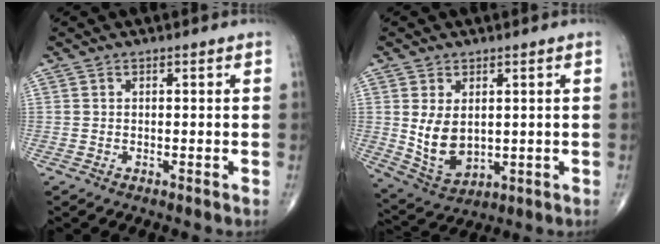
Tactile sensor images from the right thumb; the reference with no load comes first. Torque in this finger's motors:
{"motor_torque": [-0.08, 0.64, 0.78, 0.61, 0.24]}